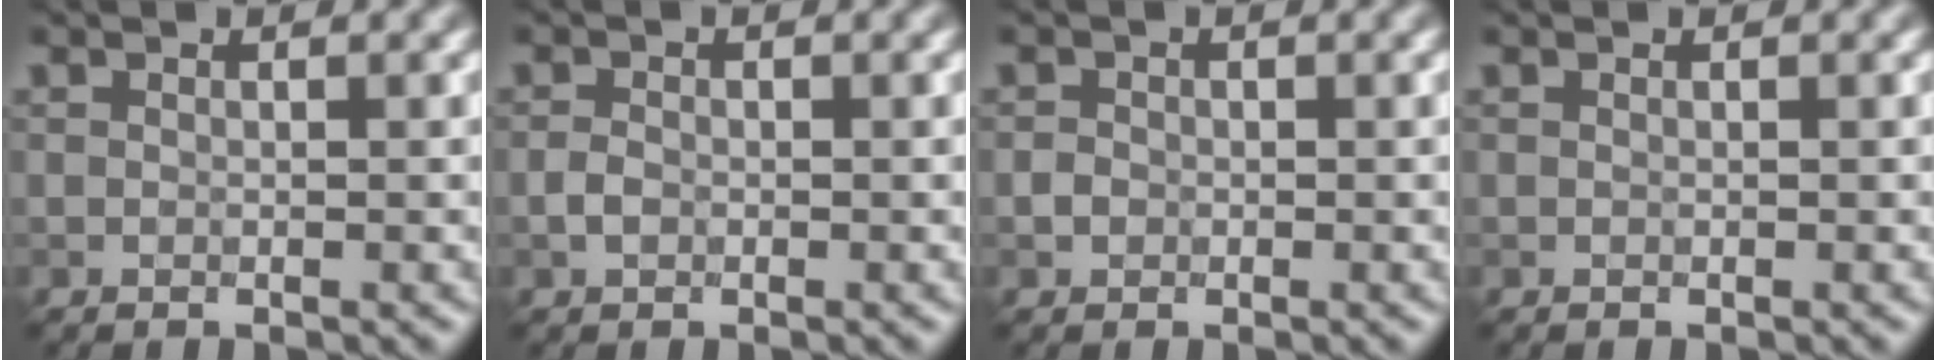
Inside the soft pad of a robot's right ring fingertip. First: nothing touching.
{"total": 1.1, "force": [-0.4, 0.8, 0.6], "torque": [-0.013, -0.001, -0.010]}
{"total": 0.9, "force": [-0.3, 0.8, 0.3], "torque": [-0.004, -0.001, -0.007]}
{"total": 0.0}